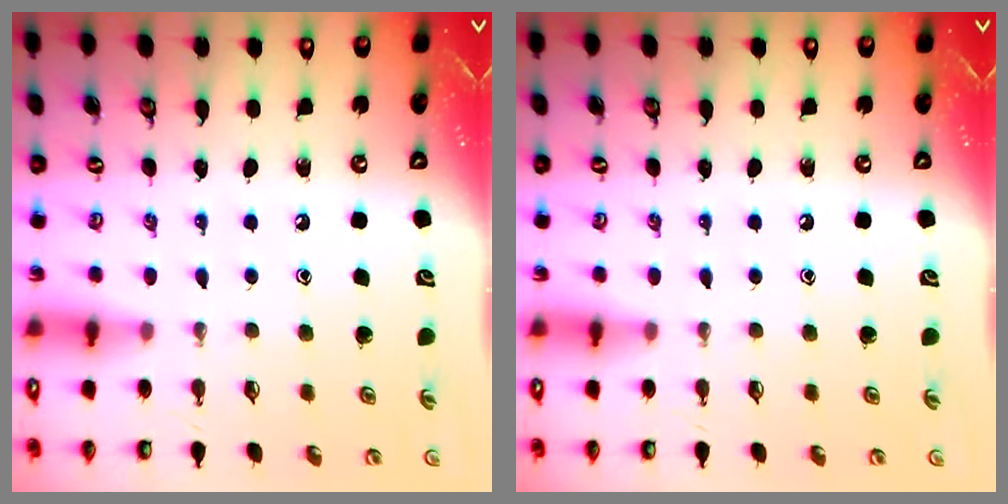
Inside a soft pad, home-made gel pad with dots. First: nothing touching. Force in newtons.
{"total": 0.0}